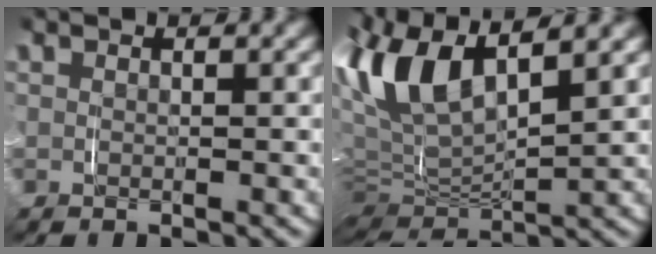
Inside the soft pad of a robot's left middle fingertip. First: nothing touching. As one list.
[{"total": 9.6, "force": [2.4, 6.1, 7.0], "torque": [-0.178, -0.003, 0.041]}]